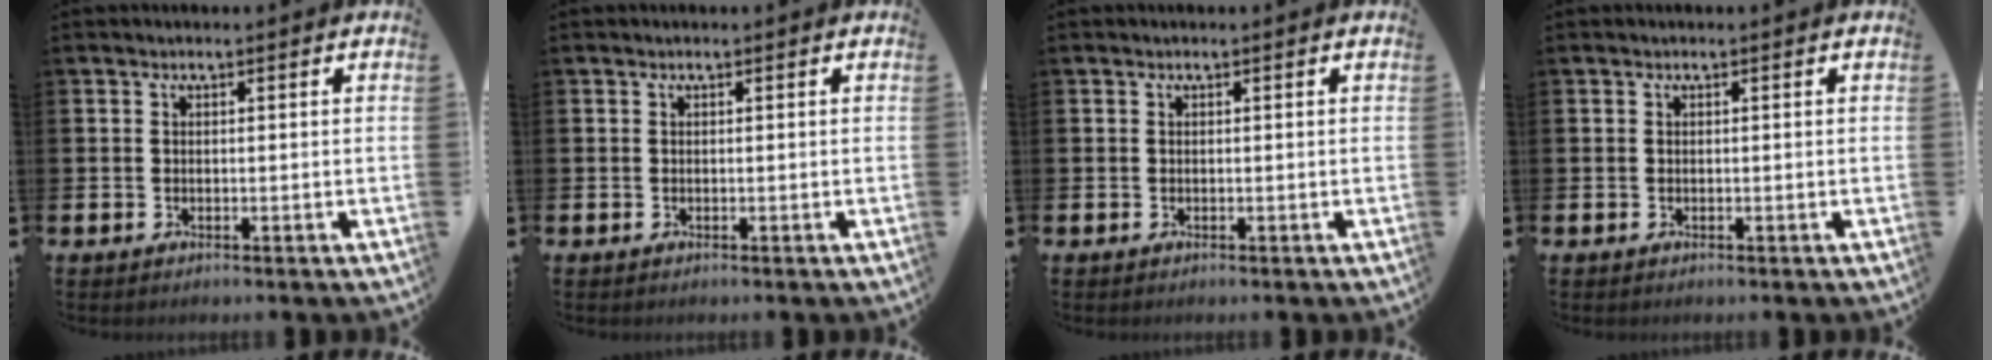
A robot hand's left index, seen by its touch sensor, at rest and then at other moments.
{"total": 0.0}
{"total": 0.0}
{"total": 0.0}